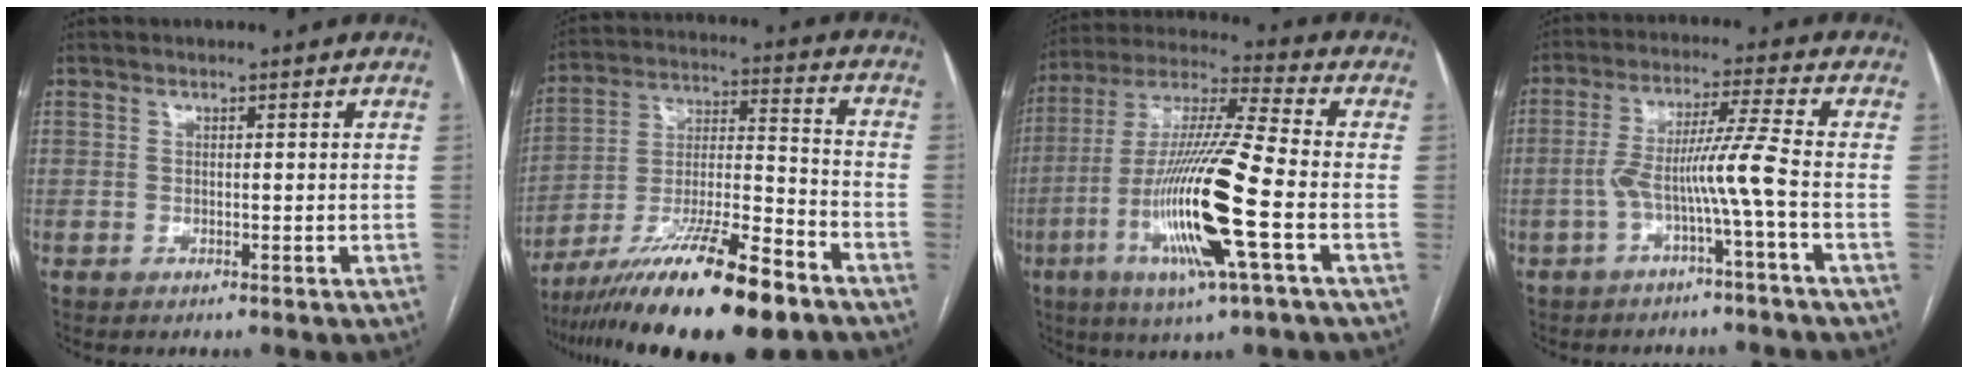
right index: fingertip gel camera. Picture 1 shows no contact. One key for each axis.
{"total": 21.2, "fx": -14.8, "fy": 2.2, "fz": 15.0, "tx": -0.244, "ty": -0.022, "tz": -0.257}
{"total": 18.3, "fx": -5.3, "fy": 0.4, "fz": 17.5, "tx": -0.359, "ty": -0.017, "tz": -0.102}
{"total": 6.9, "fx": -2.3, "fy": -1.8, "fz": 6.2, "tx": -0.121, "ty": 0.022, "tz": -0.040}